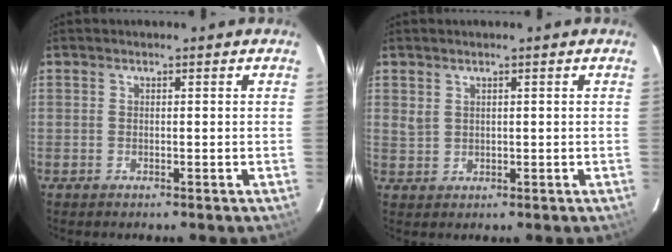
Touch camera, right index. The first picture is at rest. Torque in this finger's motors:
{"motor_torque": [-0.07, 0.14, 0.01, 0.00]}